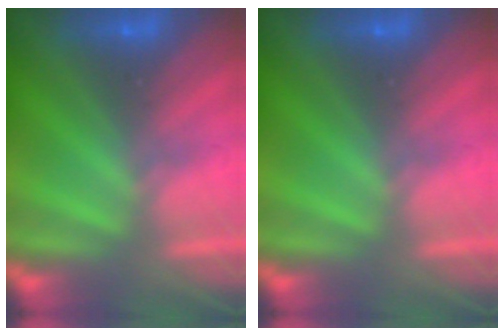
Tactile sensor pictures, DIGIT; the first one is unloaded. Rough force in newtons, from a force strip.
{"total": 0.0}